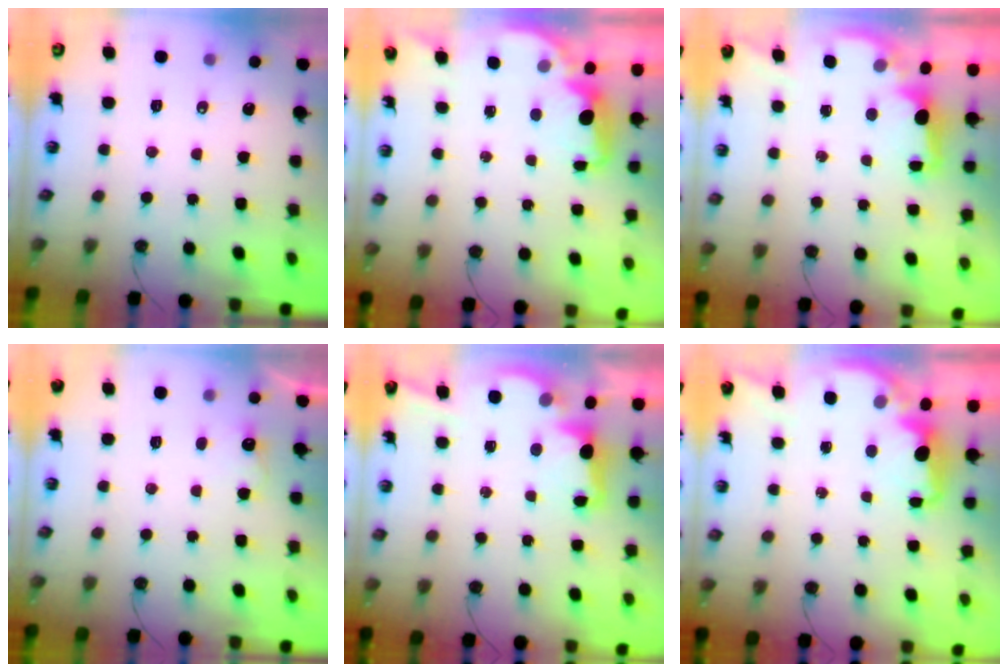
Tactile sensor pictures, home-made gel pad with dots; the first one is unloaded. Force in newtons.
{"total": 1.9, "press": 1.8, "slide": 0.5}
{"total": 1.9, "press": 1.7, "slide": 0.8}
{"total": 6.0, "press": 5.9, "slide": 1.0}
{"total": 2.7, "press": 2.6, "slide": 0.8}
{"total": 2.4, "press": 2.2, "slide": 0.8}